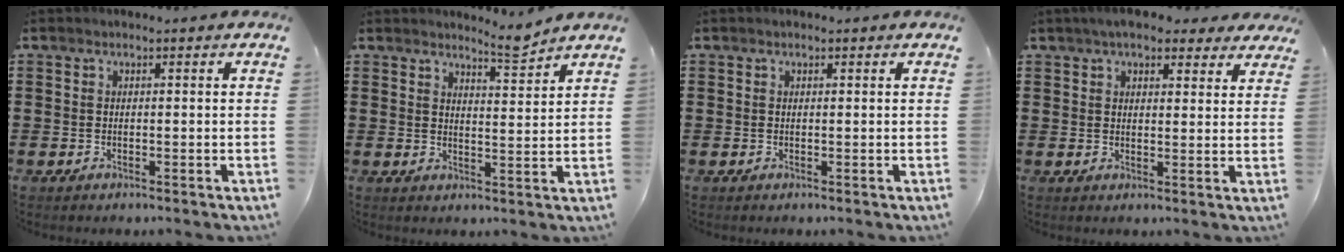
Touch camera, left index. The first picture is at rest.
{"total": 4.8, "force": [4.4, 0.1, 1.9], "torque": [-0.033, -0.020, 0.075]}
{"total": 0.0}
{"total": 5.2, "force": [4.4, 1.6, 2.2], "torque": [-0.048, 0.000, 0.079]}